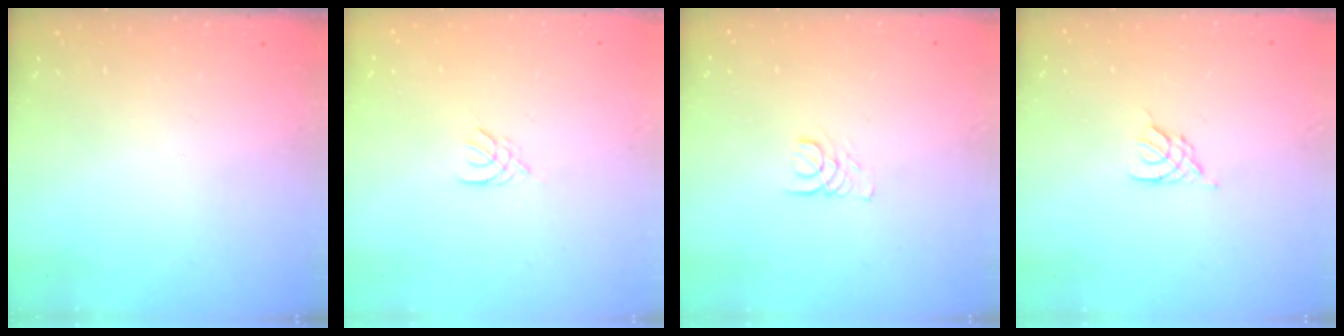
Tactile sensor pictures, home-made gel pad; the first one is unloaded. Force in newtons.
{"total": 2.1, "press": 2.0, "slide": 0.4}
{"total": 1.6, "press": 1.6, "slide": 0.1}
{"total": 2.3, "press": 2.3, "slide": 0.5}